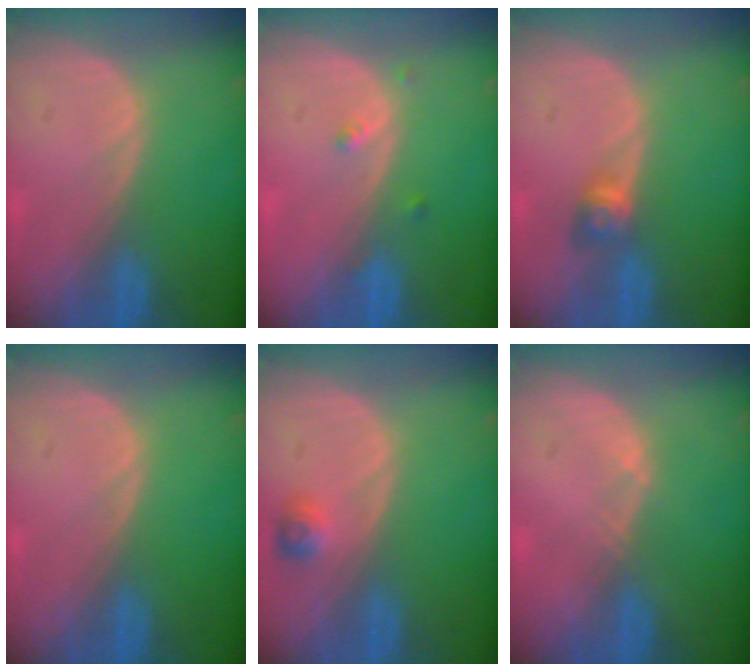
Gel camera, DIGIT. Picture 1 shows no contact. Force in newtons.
{"total": 1.6, "press": 1.3, "slide": 0.8}
{"total": 2.9, "press": 2.5, "slide": 1.5}
{"total": 0.0}
{"total": 2.4, "press": 2.2, "slide": 0.9}
{"total": 0.6, "press": 0.5, "slide": 0.3}